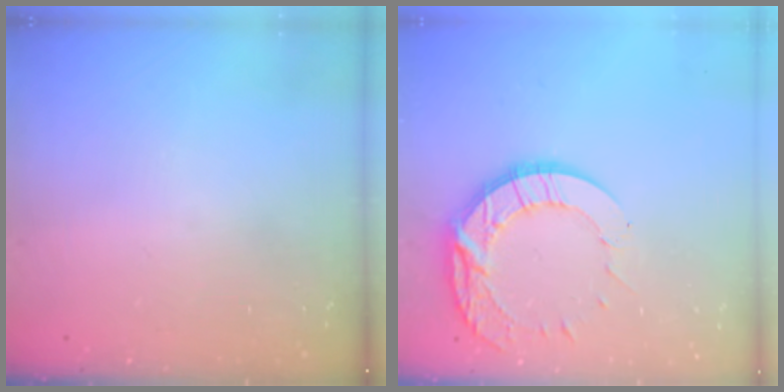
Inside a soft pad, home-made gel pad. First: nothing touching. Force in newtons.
{"total": 13.6, "press": 13.5, "slide": 1.1}